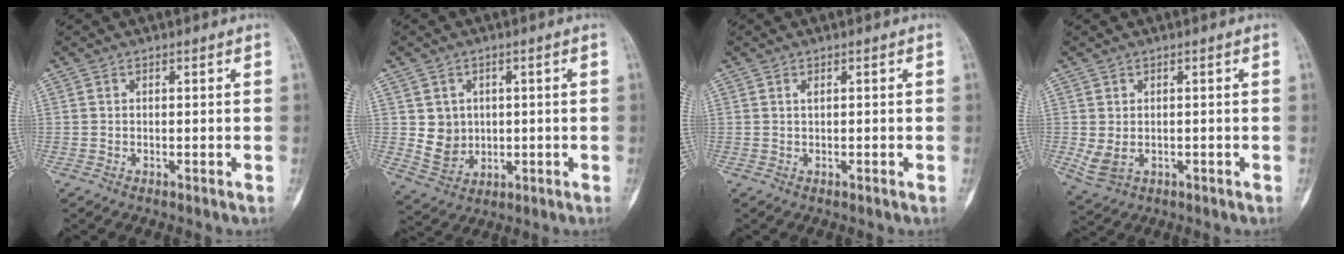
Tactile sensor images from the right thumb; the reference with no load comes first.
{"total": 6.2, "force": [0.8, 5.6, 2.5], "torque": [-0.015, -0.006, 0.026]}
{"total": 0.6, "force": [0.1, 0.0, 0.6], "torque": [-0.011, -0.001, 0.002]}
{"total": 3.8, "force": [-0.4, 2.7, 2.6], "torque": [-0.056, -0.004, 0.007]}